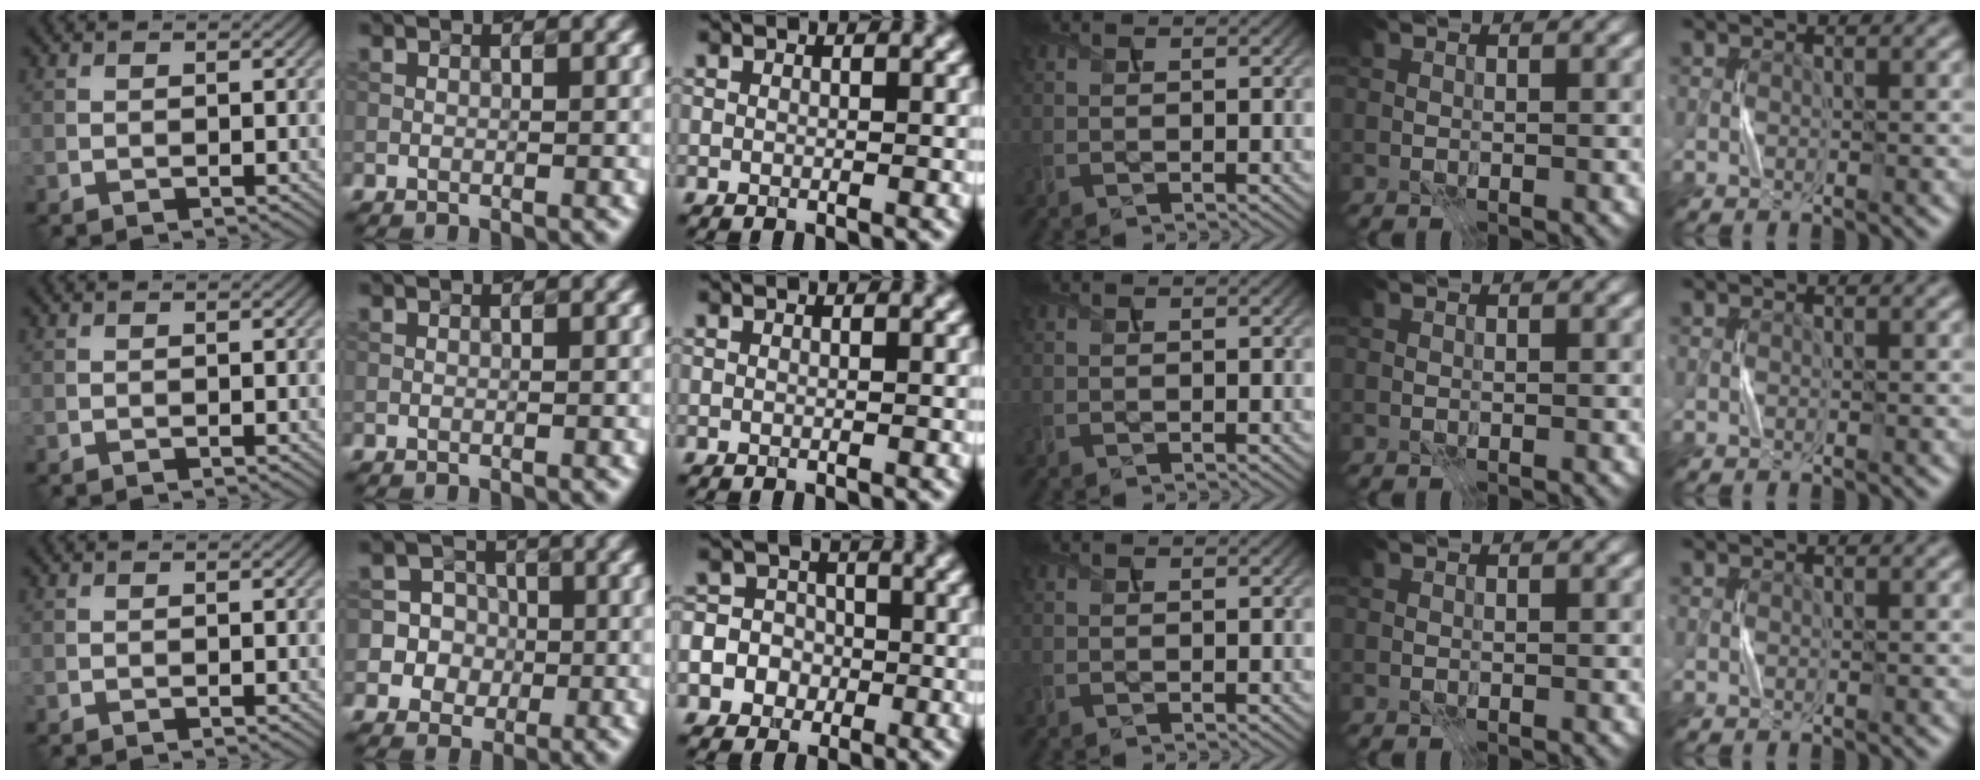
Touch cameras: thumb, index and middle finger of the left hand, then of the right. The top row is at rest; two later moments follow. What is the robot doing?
{"motion": "press", "object": "gel pad"}